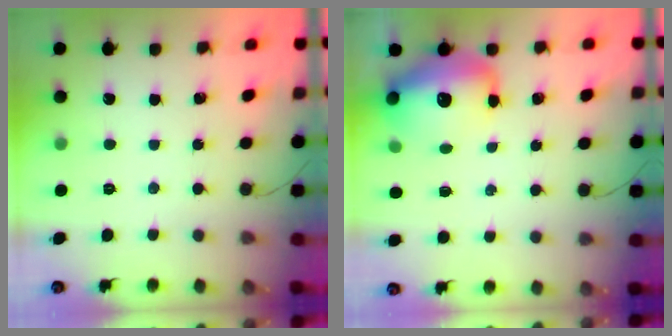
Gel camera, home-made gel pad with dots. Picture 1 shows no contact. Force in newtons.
{"total": 15.6, "press": 15.2, "slide": 3.8}